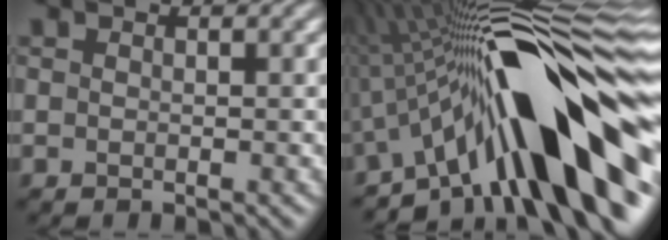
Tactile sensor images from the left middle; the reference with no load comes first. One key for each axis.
{"total": 15.9, "fx": -2.7, "fy": 4.3, "fz": 15.1, "tx": -0.202, "ty": 0.032, "tz": -0.052}